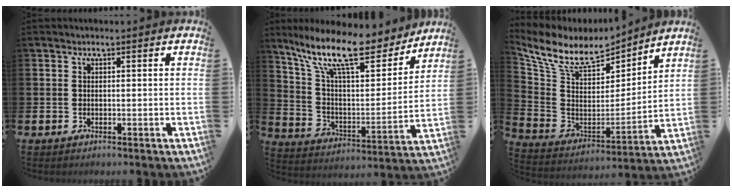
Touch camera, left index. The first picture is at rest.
{"total": 14.5, "force": [11.2, 4.5, 8.1], "torque": [-0.178, -0.064, 0.190]}
{"total": 9.9, "force": [8.3, 4.0, 3.6], "torque": [-0.119, -0.048, 0.148]}